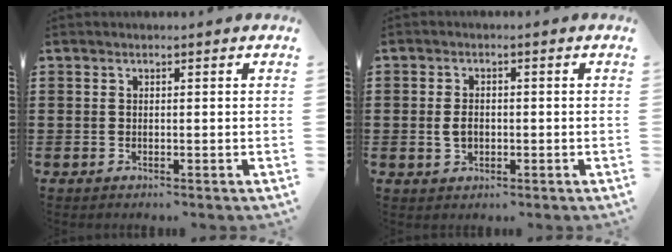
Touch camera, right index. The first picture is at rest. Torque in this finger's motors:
{"motor_torque": [2.14, 0.00, 0.02, 0.00]}